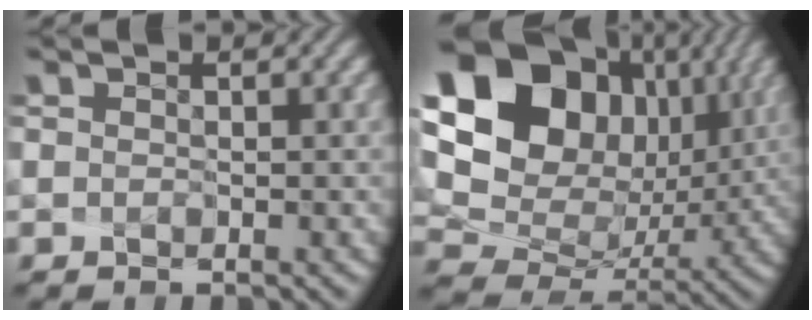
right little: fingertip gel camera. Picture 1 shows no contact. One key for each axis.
{"total": 18.7, "fx": 6.2, "fy": 14.9, "fz": 9.5, "tx": -0.222, "ty": 0.027, "tz": 0.134}